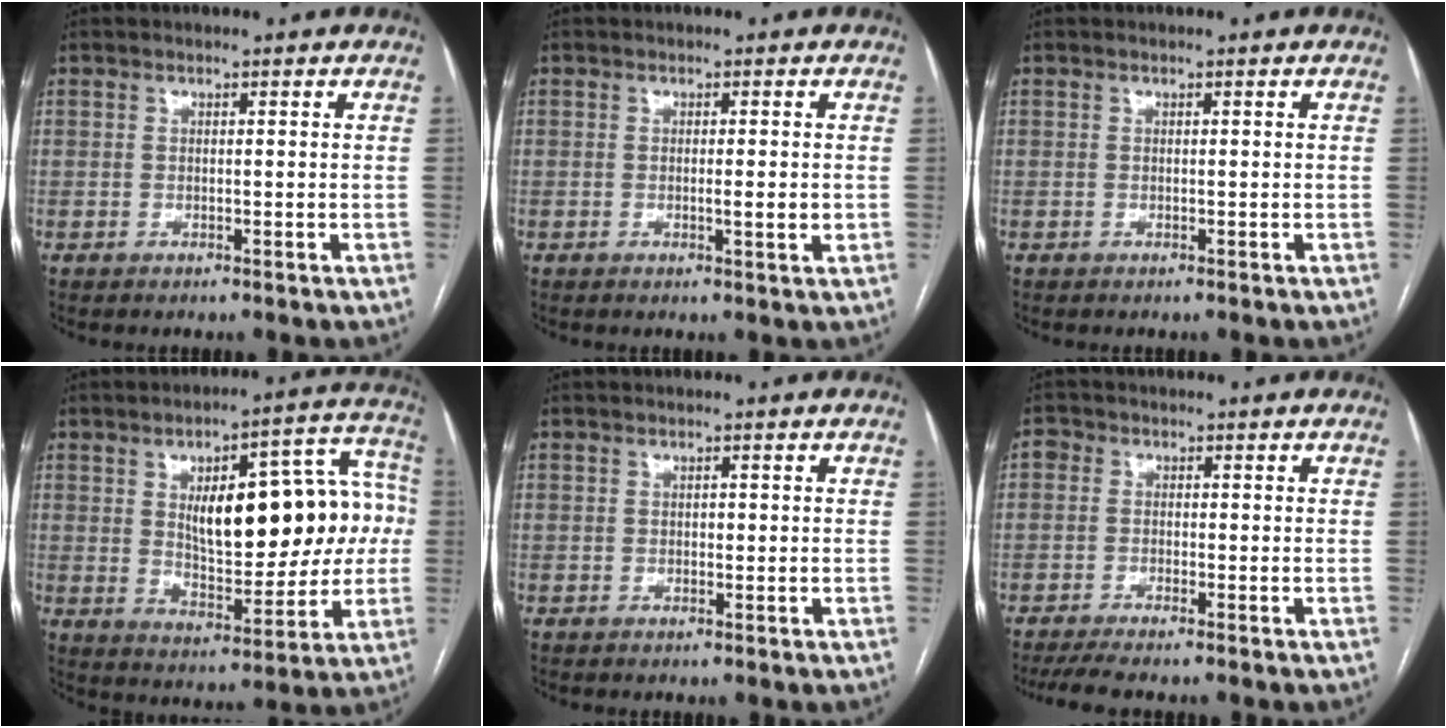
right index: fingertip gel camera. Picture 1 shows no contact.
{"total": 2.4, "force": [-0.2, 0.2, 2.4], "torque": [-0.036, -0.005, -0.004]}
{"total": 0.0}
{"total": 20.1, "force": [2.4, 7.8, 18.3], "torque": [-0.252, 0.043, 0.045]}
{"total": 0.7, "force": [0.0, 0.4, 0.5], "torque": [-0.007, 0.001, -0.001]}
{"total": 4.6, "force": [-3.4, 1.5, 2.8], "torque": [-0.063, -0.004, -0.066]}